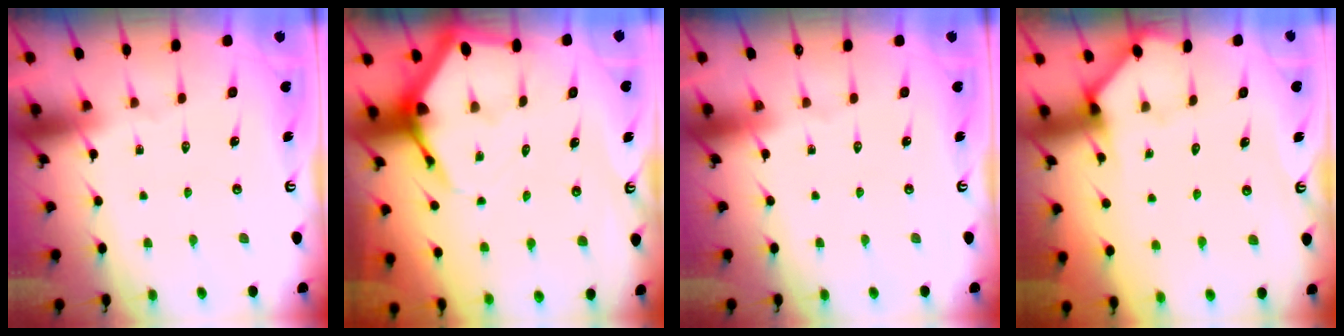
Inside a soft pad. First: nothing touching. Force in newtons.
{"total": 6.0, "press": 5.9, "slide": 0.7}
{"total": 0.0}
{"total": 1.7, "press": 1.6, "slide": 0.2}